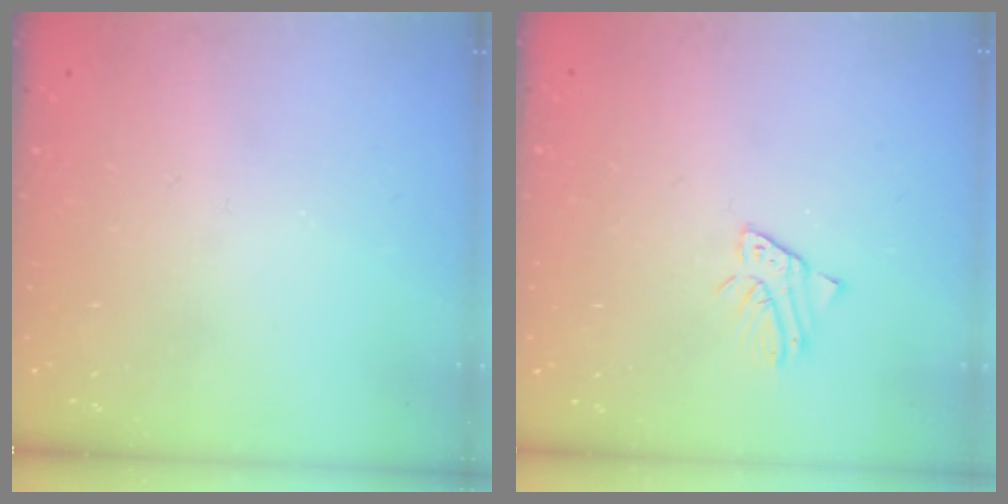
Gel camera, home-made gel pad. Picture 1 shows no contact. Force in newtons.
{"total": 1.2, "press": 1.2, "slide": 0.1}